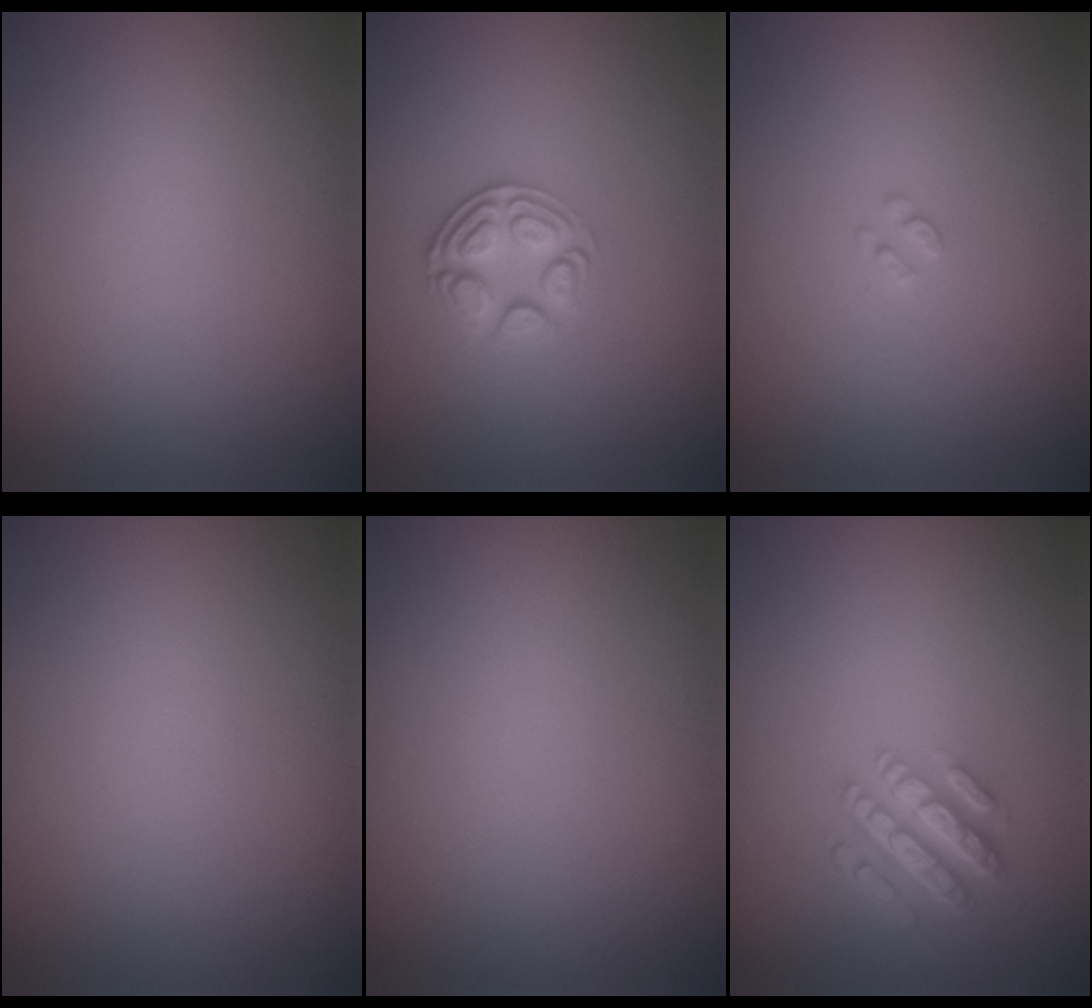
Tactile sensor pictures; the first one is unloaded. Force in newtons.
{"total": 2.6, "press": 2.5, "slide": 0.9}
{"total": 0.7, "press": 0.6, "slide": 0.1}
{"total": 0.0}
{"total": 0.0}
{"total": 4.2, "press": 3.2, "slide": 2.8}